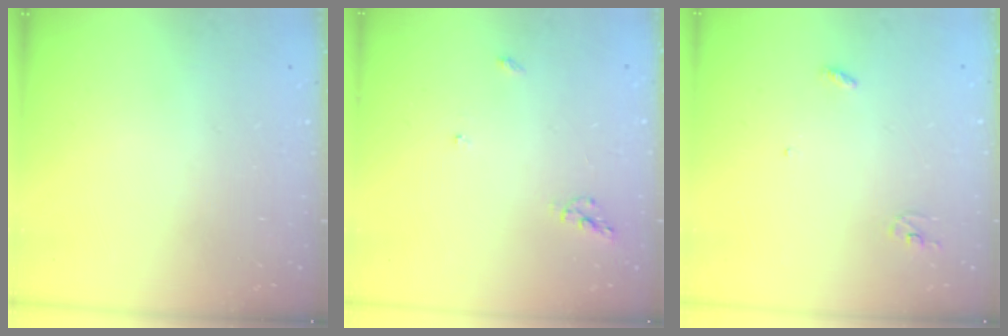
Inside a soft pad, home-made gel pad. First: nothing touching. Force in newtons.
{"total": 5.6, "press": 5.6, "slide": 0.7}
{"total": 2.9, "press": 2.9, "slide": 0.2}